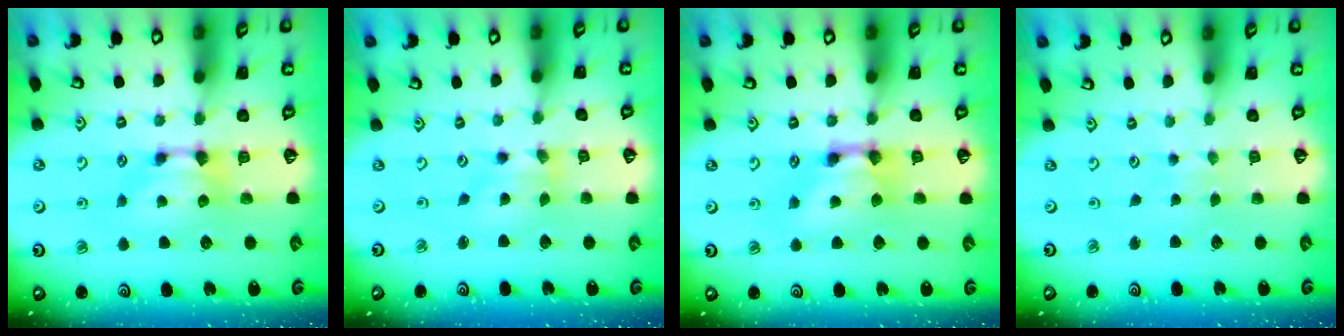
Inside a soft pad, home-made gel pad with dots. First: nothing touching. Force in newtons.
{"total": 1.3, "press": 0.3, "slide": 1.2}
{"total": 2.7, "press": 2.7, "slide": 0.2}
{"total": 3.8, "press": 3.8, "slide": 0.2}